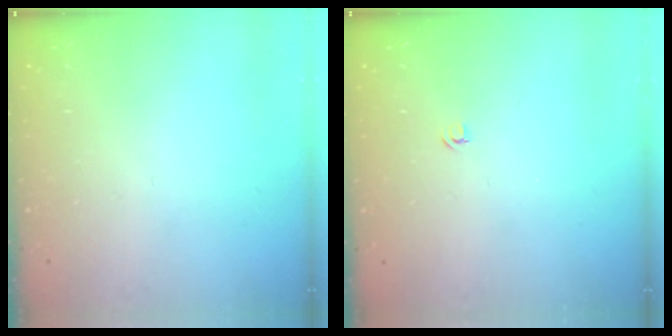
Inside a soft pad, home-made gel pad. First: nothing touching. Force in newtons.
{"total": 3.2, "press": 3.2, "slide": 0.4}